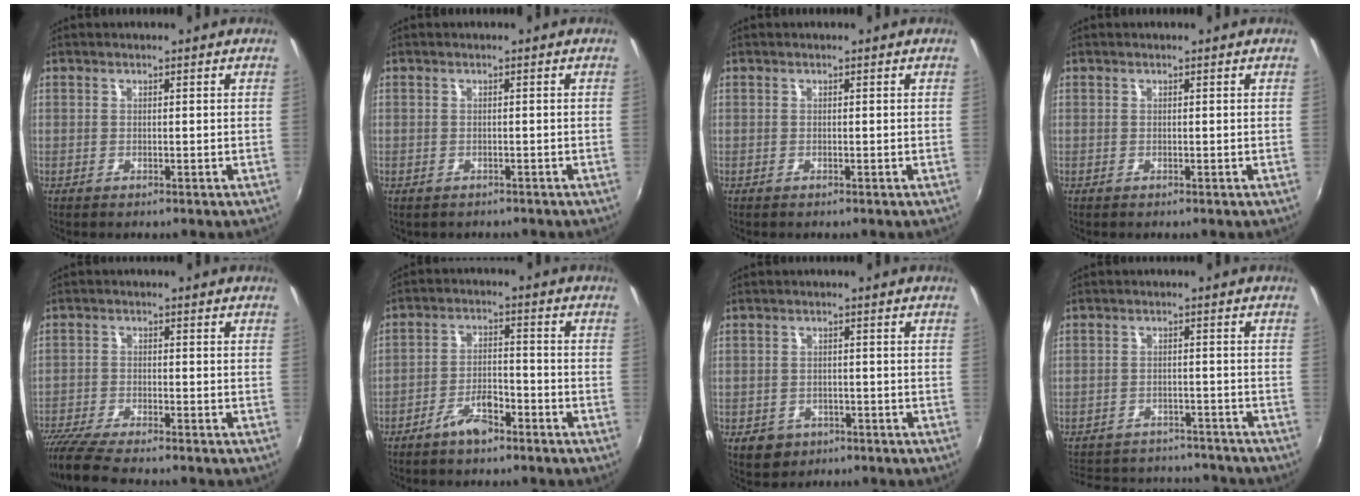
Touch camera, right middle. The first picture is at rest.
{"total": 1.2, "force": [-0.8, 0.9, 0.3], "torque": [-0.010, -0.003, -0.009]}
{"total": 0.0}
{"total": 0.0}
{"total": 8.6, "force": [-7.7, 0.6, 3.7], "torque": [-0.096, -0.033, -0.141]}
{"total": 5.9, "force": [-4.3, 2.1, 3.4], "torque": [-0.076, 0.006, -0.074]}
{"total": 5.2, "force": [-2.6, 4.1, 1.8], "torque": [-0.045, -0.005, -0.035]}
{"total": 16.1, "force": [-13.8, 6.7, 4.9], "torque": [-0.120, 0.034, -0.178]}